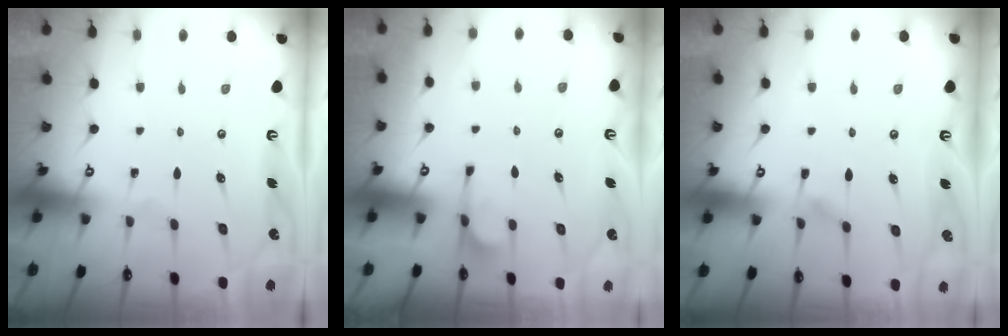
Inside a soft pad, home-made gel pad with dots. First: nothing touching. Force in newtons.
{"total": 6.1, "press": 5.9, "slide": 1.4}
{"total": 5.0, "press": 5.0, "slide": 0.6}